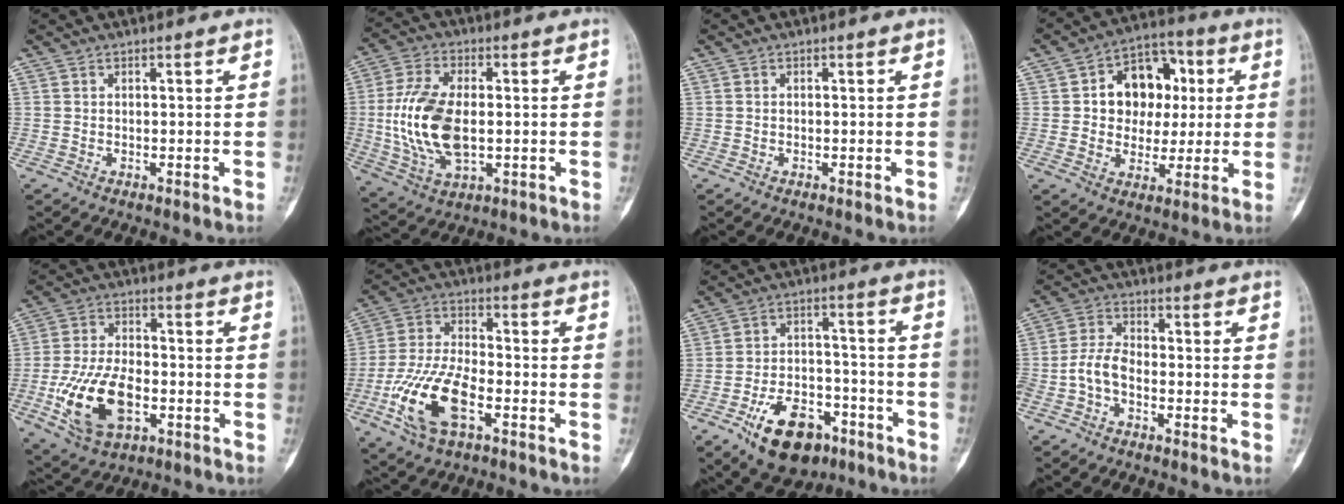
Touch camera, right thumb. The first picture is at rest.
{"total": 15.5, "force": [-0.6, 8.5, 13.0], "torque": [-0.264, -0.002, -0.006]}
{"total": 0.0}
{"total": 13.6, "force": [2.2, 10.4, 8.4], "torque": [-0.074, 0.016, 0.032]}
{"total": 15.2, "force": [-4.5, 8.7, 11.7], "torque": [-0.218, 0.016, -0.076]}
{"total": 14.4, "force": [-5.5, 6.8, 11.4], "torque": [-0.236, 0.025, -0.102]}
{"total": 15.3, "force": [-8.8, 8.7, 9.1], "torque": [-0.124, 0.061, -0.135]}
{"total": 5.8, "force": [-2.4, 3.1, 4.2], "torque": [-0.089, 0.026, -0.056]}